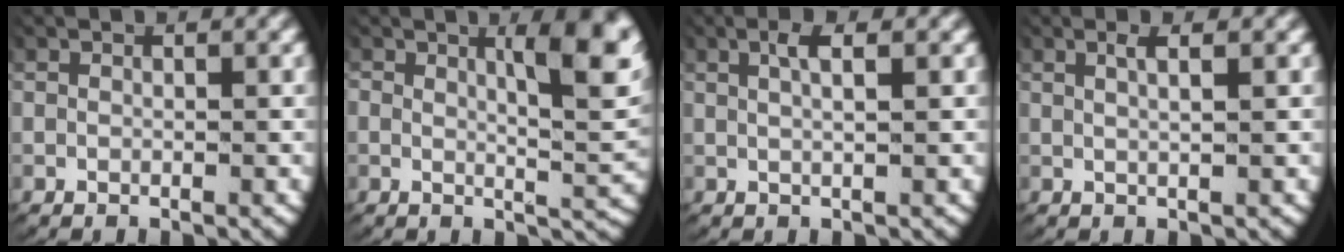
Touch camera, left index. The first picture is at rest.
{"total": 6.7, "force": [2.3, 2.0, 5.9], "torque": [-0.083, -0.008, 0.035]}
{"total": 2.2, "force": [1.2, 0.4, 1.8], "torque": [-0.034, 0.006, 0.019]}
{"total": 1.6, "force": [0.8, 0.0, 1.3], "torque": [-0.027, 0.002, 0.016]}